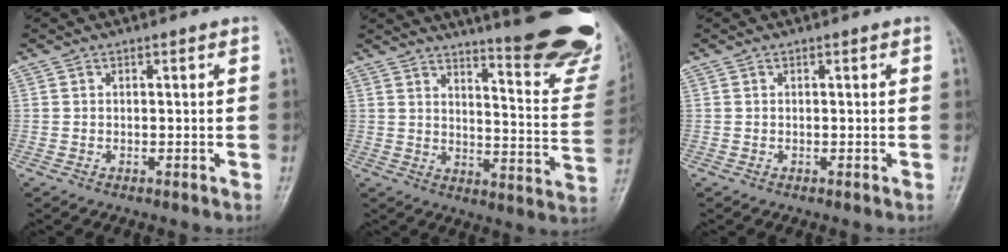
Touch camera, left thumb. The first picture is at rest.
{"total": 23.0, "force": [19.4, 2.5, 12.1], "torque": [-0.134, -0.187, 0.242]}
{"total": 0.0}